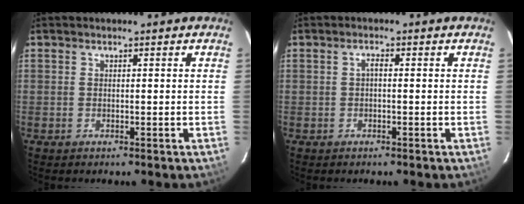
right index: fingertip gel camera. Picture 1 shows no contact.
{"total": 1.0, "force": [-0.2, 0.4, 0.9], "torque": [-0.017, 0.007, -0.005]}